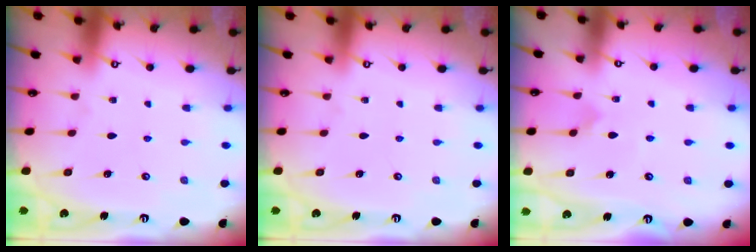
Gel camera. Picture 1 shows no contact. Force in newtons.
{"total": 0.0}
{"total": 2.9, "press": 2.9, "slide": 0.2}